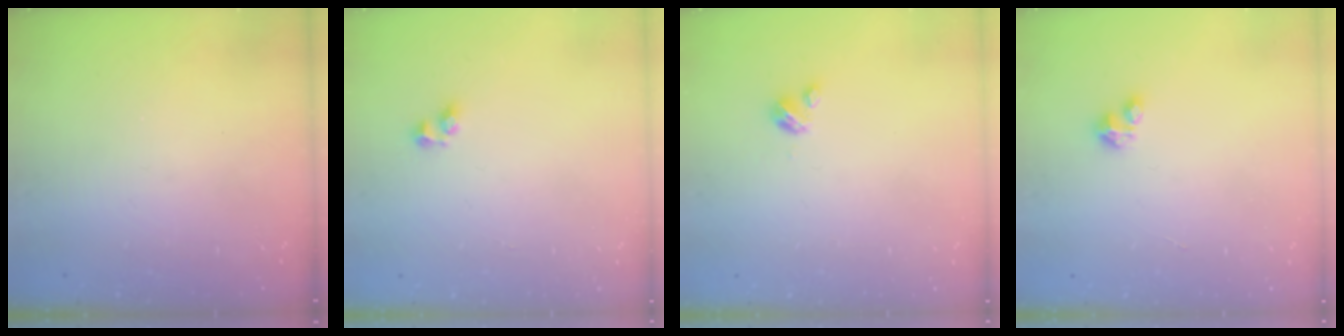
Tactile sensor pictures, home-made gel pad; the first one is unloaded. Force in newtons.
{"total": 3.5, "press": 3.4, "slide": 0.9}
{"total": 2.7, "press": 2.7, "slide": 0.3}
{"total": 3.3, "press": 3.3, "slide": 0.2}